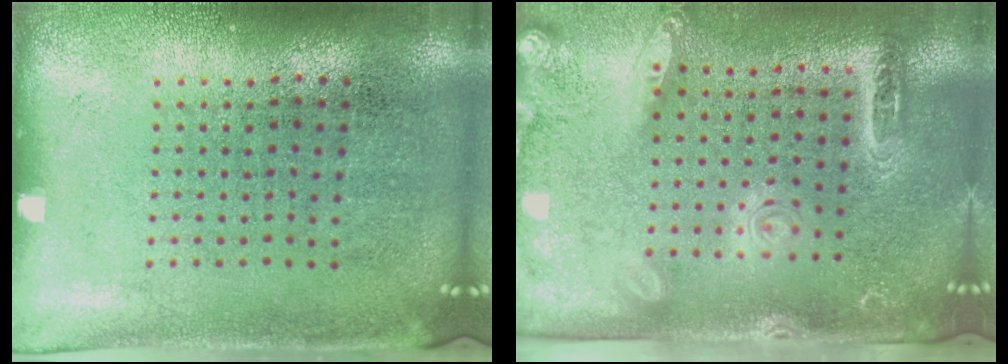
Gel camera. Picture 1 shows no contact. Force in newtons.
{"total": 2.5, "press": 2.0, "slide": 1.5}